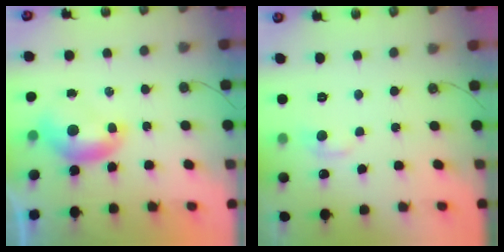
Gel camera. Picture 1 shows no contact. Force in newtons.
{"total": 0.8, "press": 0.2, "slide": 0.8}